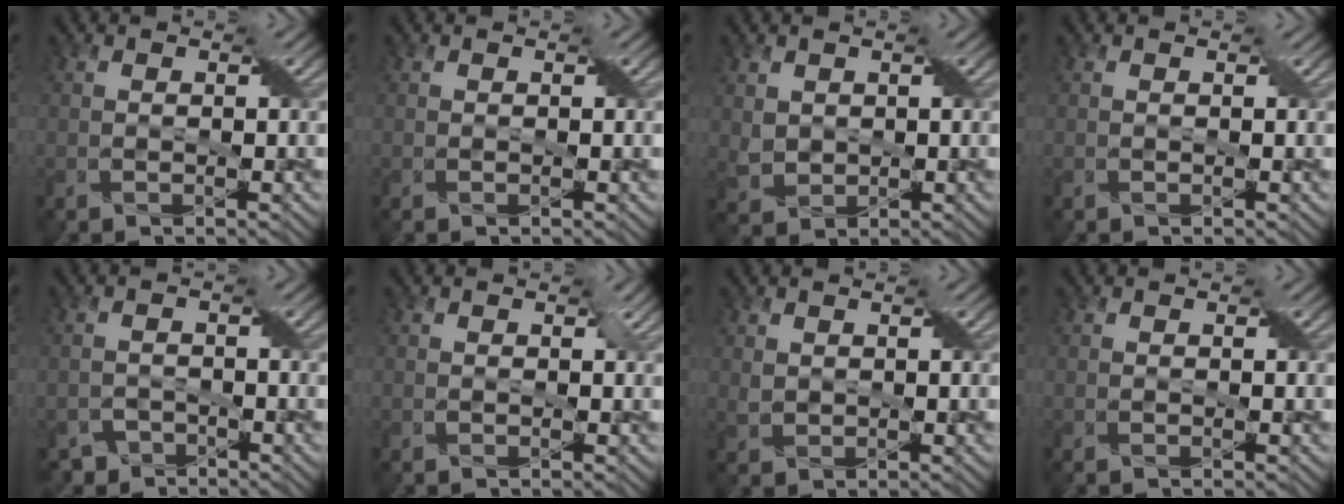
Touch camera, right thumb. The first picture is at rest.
{"total": 0.0}
{"total": 2.4, "force": [1.1, 2.0, 0.8], "torque": [-0.034, -0.005, 0.023]}
{"total": 0.0}
{"total": 2.9, "force": [-2.5, 1.3, 0.3], "torque": [-0.002, -0.003, -0.046]}
{"total": 0.5, "force": [0.1, 0.5, 0.1], "torque": [-0.006, -0.003, 0.000]}
{"total": 1.3, "force": [0.8, 0.9, 0.4], "torque": [-0.017, 0.000, 0.020]}
{"total": 0.0}